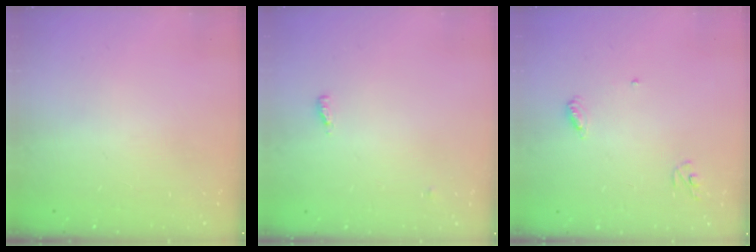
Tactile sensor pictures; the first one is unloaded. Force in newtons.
{"total": 3.4, "press": 3.2, "slide": 1.2}
{"total": 4.9, "press": 4.9, "slide": 0.4}